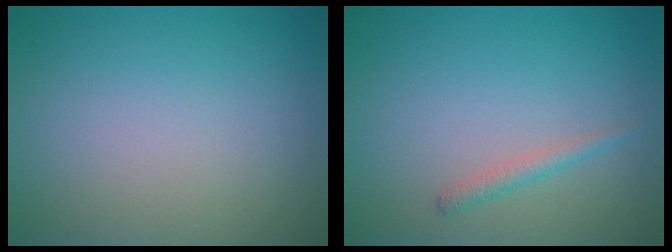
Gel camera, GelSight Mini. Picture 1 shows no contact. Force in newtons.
{"total": 1.1, "press": 1.1, "slide": 0.0}